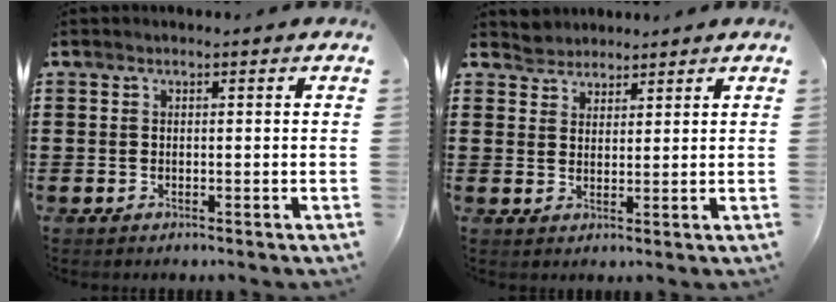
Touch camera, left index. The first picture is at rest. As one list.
[{"total": 2.6, "force": [2.4, 0.9, -0.6], "torque": [0.001, 0.003, 0.047]}]